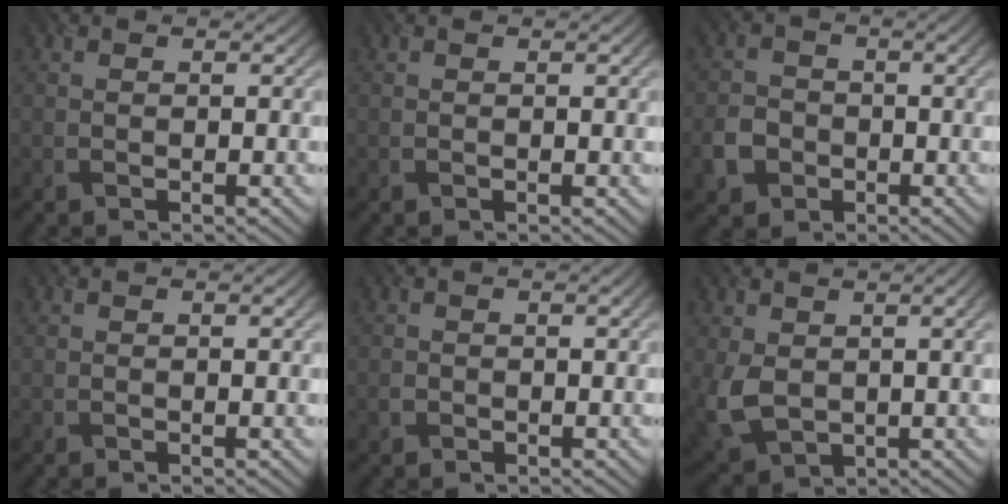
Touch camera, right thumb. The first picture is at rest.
{"total": 0.8, "force": [0.2, 0.1, 0.8], "torque": [-0.011, 0.003, 0.003]}
{"total": 3.8, "force": [-1.6, 3.1, 1.7], "torque": [-0.042, -0.007, -0.034]}
{"total": 0.8, "force": [0.2, 0.1, 0.7], "torque": [-0.010, 0.002, 0.004]}
{"total": 0.8, "force": [-0.1, 0.6, 0.4], "torque": [-0.014, -0.003, -0.002]}
{"total": 8.7, "force": [0.6, 5.2, 6.9], "torque": [-0.169, -0.021, 0.021]}